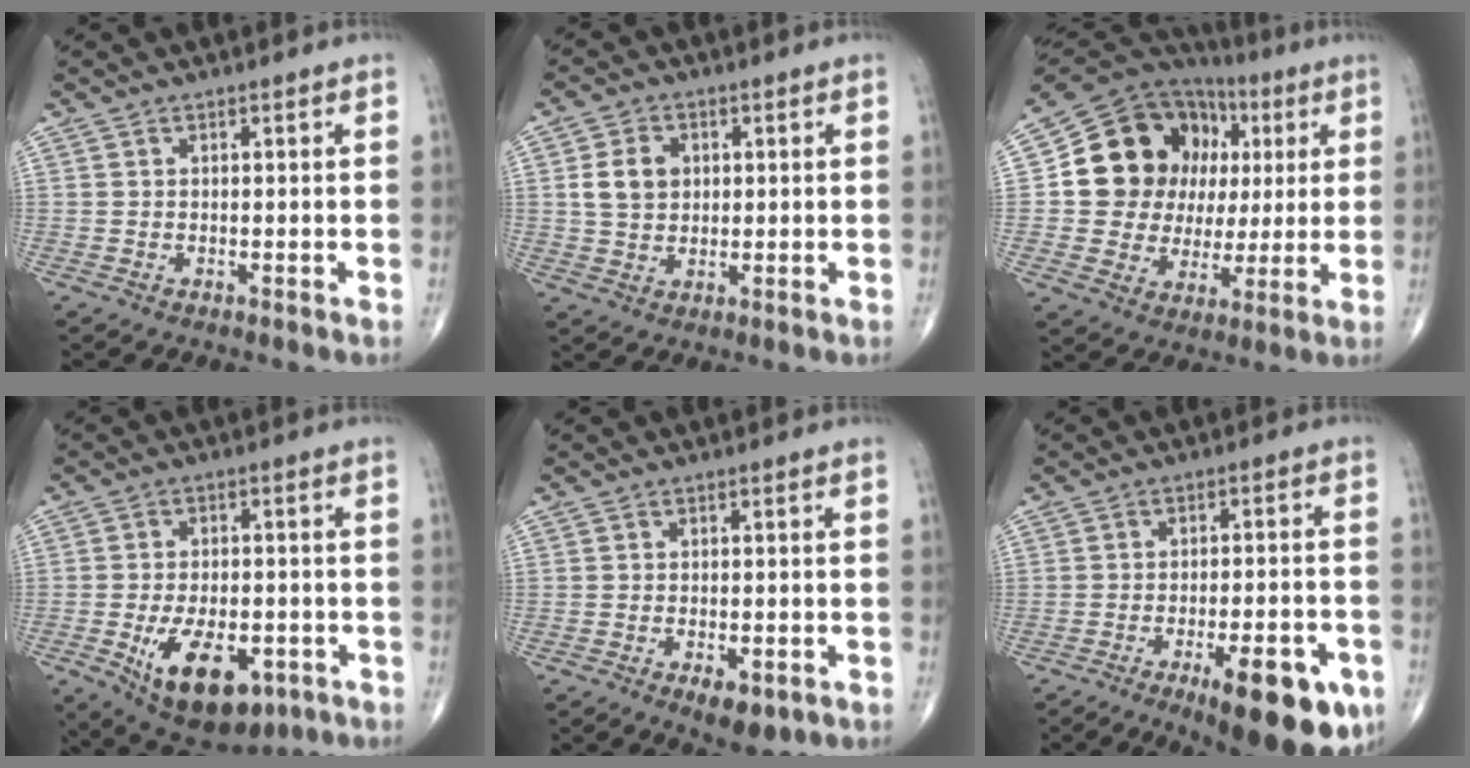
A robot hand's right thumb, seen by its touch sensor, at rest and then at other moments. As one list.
[{"total": 6.3, "force": [1.2, 4.9, 3.8], "torque": [-0.056, -0.003, 0.022]}, {"total": 21.0, "force": [4.2, 17.4, 11.0], "torque": [-0.123, 0.038, 0.084]}, {"total": 14.9, "force": [-5.7, 7.9, 11.2], "torque": [-0.161, 0.008, -0.074]}, {"total": 5.5, "force": [-2.6, 2.5, 4.2], "torque": [-0.059, 0.004, -0.028]}, {"total": 17.0, "force": [-8.4, 5.5, 13.7], "torque": [-0.137, 0.033, -0.108]}]